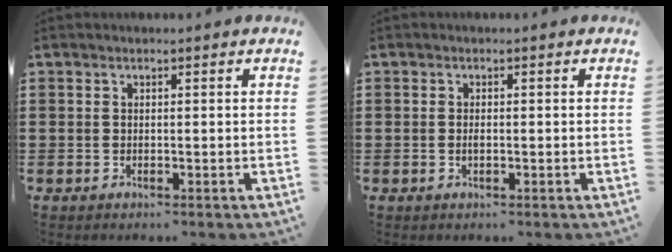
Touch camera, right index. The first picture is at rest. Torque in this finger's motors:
{"motor_torque": [2.14, 0.00, 0.12, 0.04]}